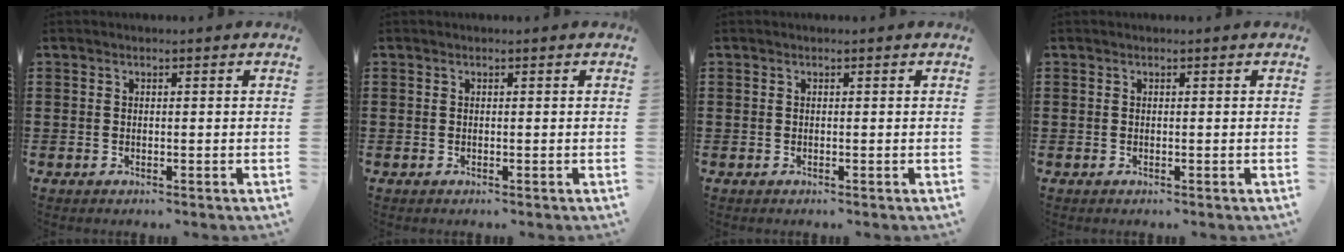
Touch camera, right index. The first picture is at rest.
{"total": 0.0}
{"total": 0.0}
{"total": 0.0}